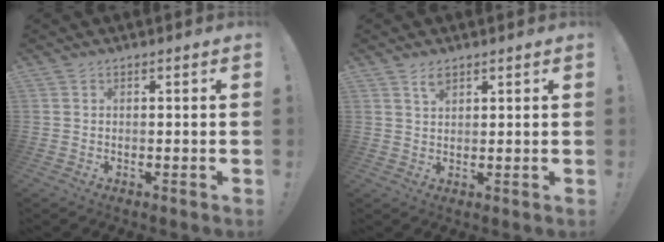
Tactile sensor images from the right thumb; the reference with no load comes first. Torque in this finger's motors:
{"motor_torque": [0.11, 0.13, -0.16, -0.01, 0.00]}